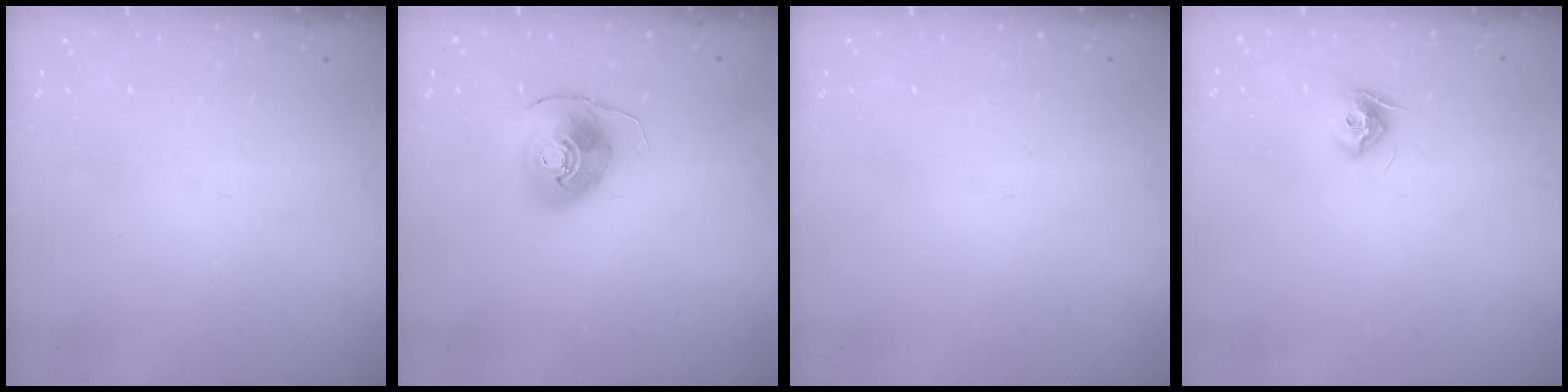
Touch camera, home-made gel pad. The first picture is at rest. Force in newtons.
{"total": 8.3, "press": 8.3, "slide": 0.5}
{"total": 0.0}
{"total": 8.2, "press": 8.2, "slide": 0.1}